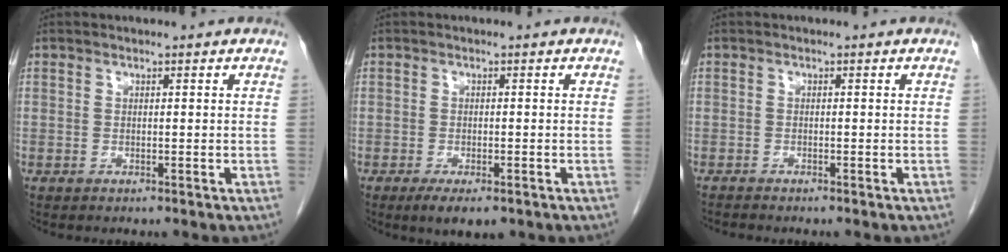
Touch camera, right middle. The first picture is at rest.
{"total": 4.4, "force": [-2.8, 1.4, 3.1], "torque": [-0.049, -0.008, -0.038]}
{"total": 1.1, "force": [-1.1, 0.0, 0.3], "torque": [-0.007, -0.002, -0.018]}